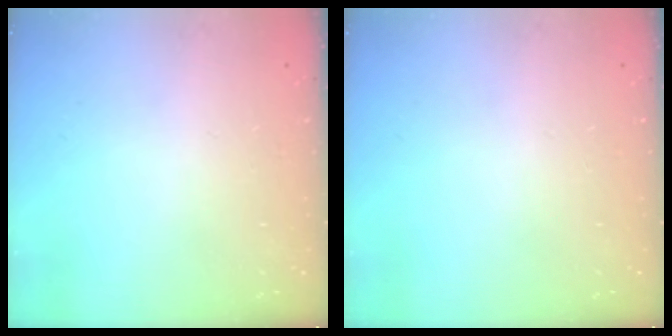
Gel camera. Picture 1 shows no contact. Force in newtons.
{"total": 0.0}